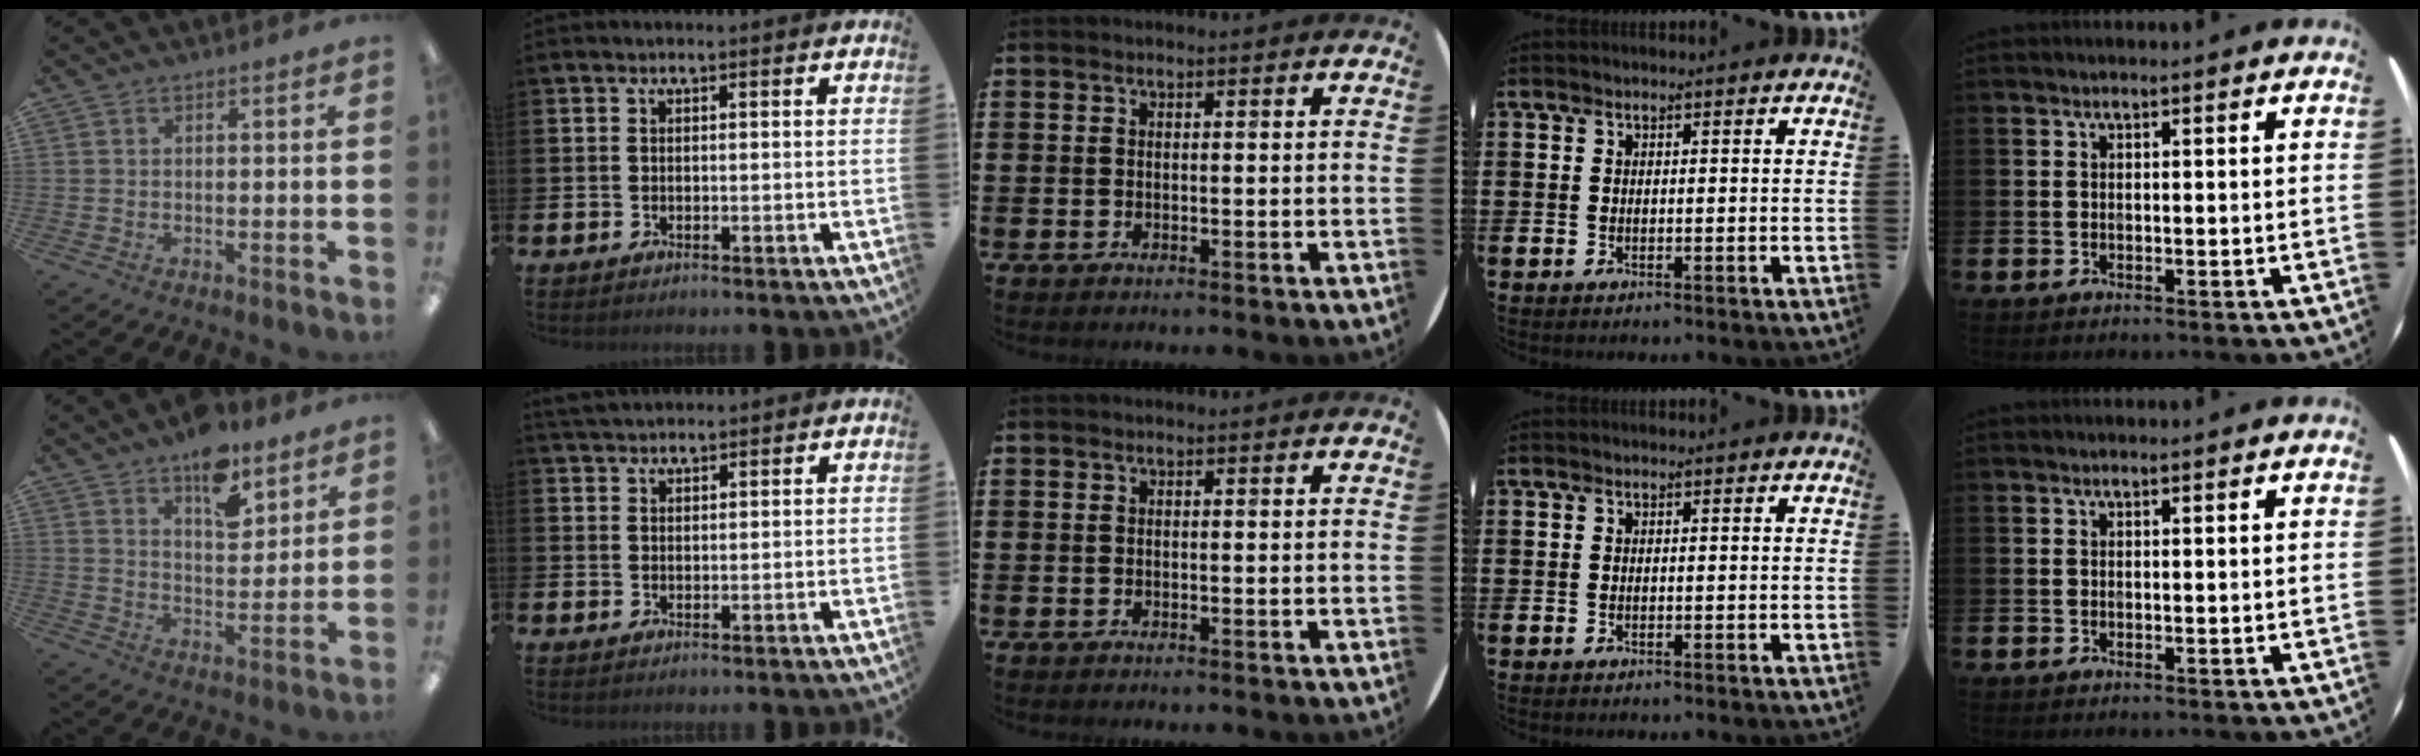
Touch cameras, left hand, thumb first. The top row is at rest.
{"thumb": {"total": 11.0, "force": [8.1, 5.1, 5.5], "torque": [-0.061, -0.051, 0.138]}, "index": {"total": 2.7, "force": [2.6, 0.6, 0.4], "torque": [-0.010, -0.006, 0.048]}}